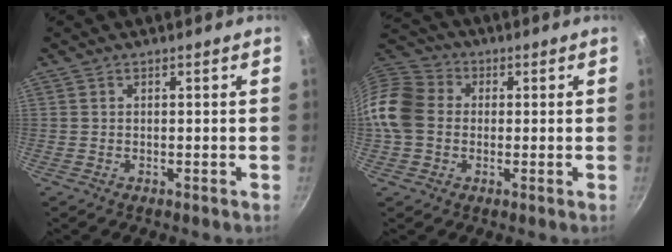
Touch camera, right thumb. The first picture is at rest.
{"total": 12.1, "force": [-0.4, 10.0, 6.8], "torque": [-0.113, 0.023, -0.028]}